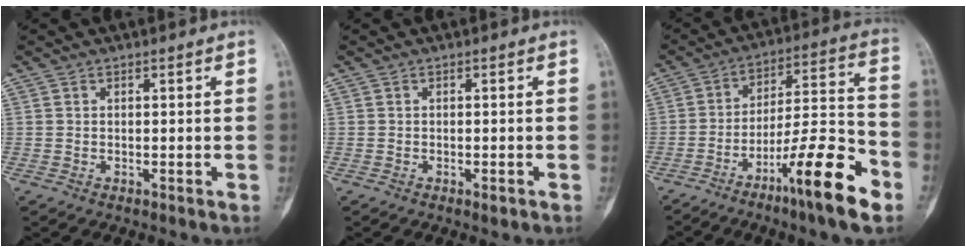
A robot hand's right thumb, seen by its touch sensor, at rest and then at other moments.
{"total": 1.0, "force": [-0.6, 0.3, 0.8], "torque": [-0.013, 0.004, -0.007]}
{"total": 17.6, "force": [-9.5, 2.6, 14.6], "torque": [-0.237, 0.061, -0.151]}